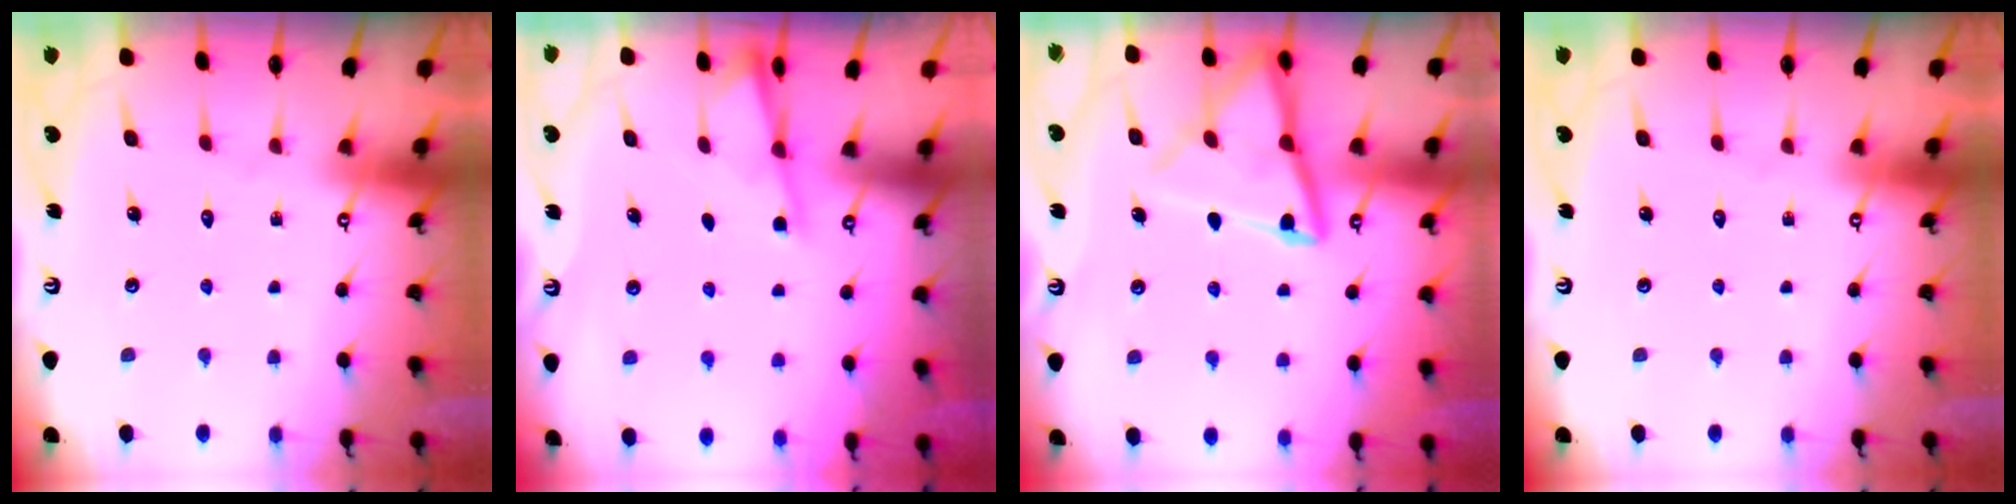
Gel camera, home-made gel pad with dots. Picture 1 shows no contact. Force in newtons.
{"total": 3.4, "press": 3.4, "slide": 0.6}
{"total": 13.2, "press": 13.1, "slide": 1.4}
{"total": 0.0}